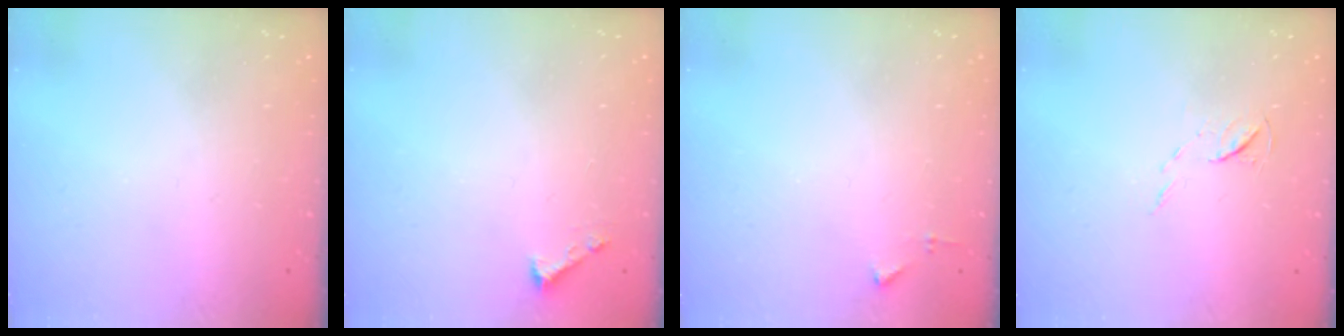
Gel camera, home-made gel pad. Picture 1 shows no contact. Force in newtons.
{"total": 1.6, "press": 1.6, "slide": 0.1}
{"total": 3.7, "press": 3.7, "slide": 0.5}
{"total": 5.2, "press": 5.1, "slide": 0.8}